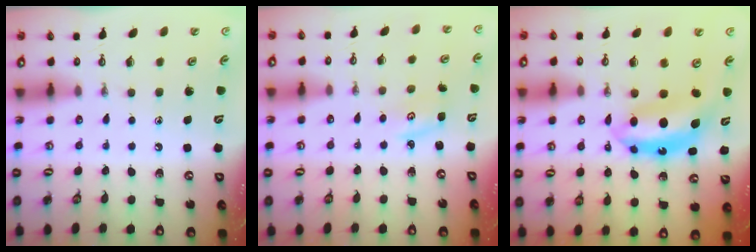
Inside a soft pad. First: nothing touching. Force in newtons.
{"total": 2.8, "press": 2.8, "slide": 0.4}
{"total": 7.7, "press": 7.6, "slide": 0.6}